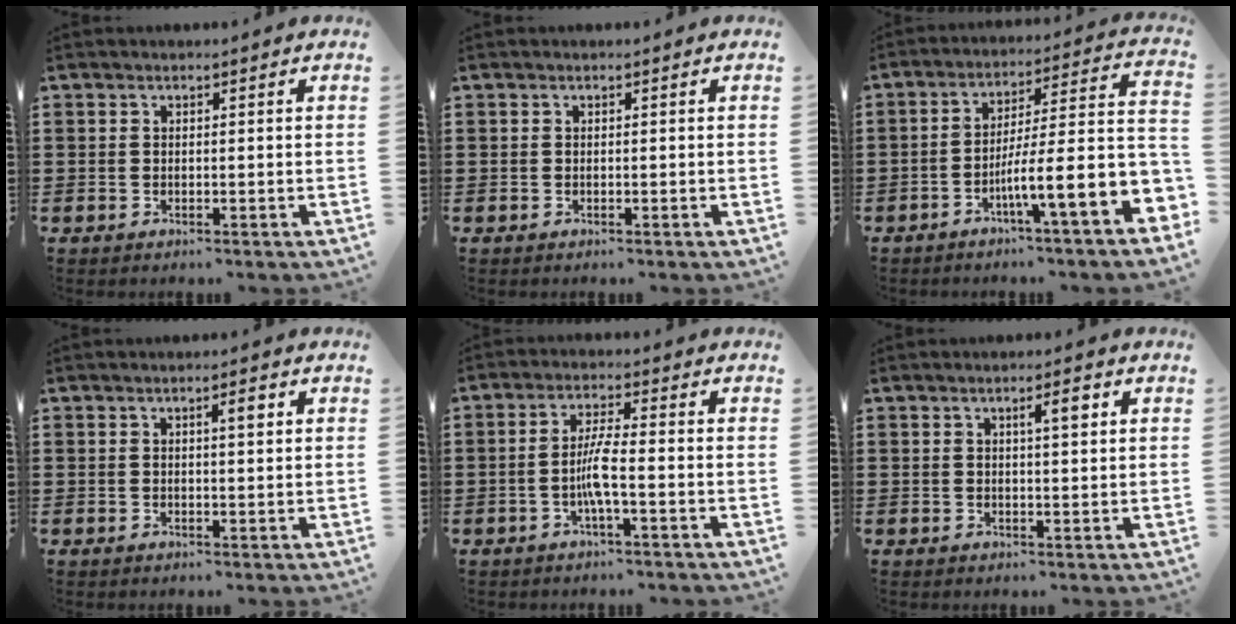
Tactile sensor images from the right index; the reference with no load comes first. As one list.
[{"total": 0.0}, {"total": 10.9, "force": [-3.5, 1.0, 10.2], "torque": [-0.177, -0.036, -0.071]}, {"total": 2.0, "force": [0.7, 0.4, 1.8], "torque": [-0.027, 0.001, 0.007]}, {"total": 4.8, "force": [-1.4, 0.3, 4.6], "torque": [-0.097, -0.007, -0.033]}, {"total": 2.8, "force": [1.1, 0.6, 2.6], "torque": [-0.036, -0.001, 0.011]}]